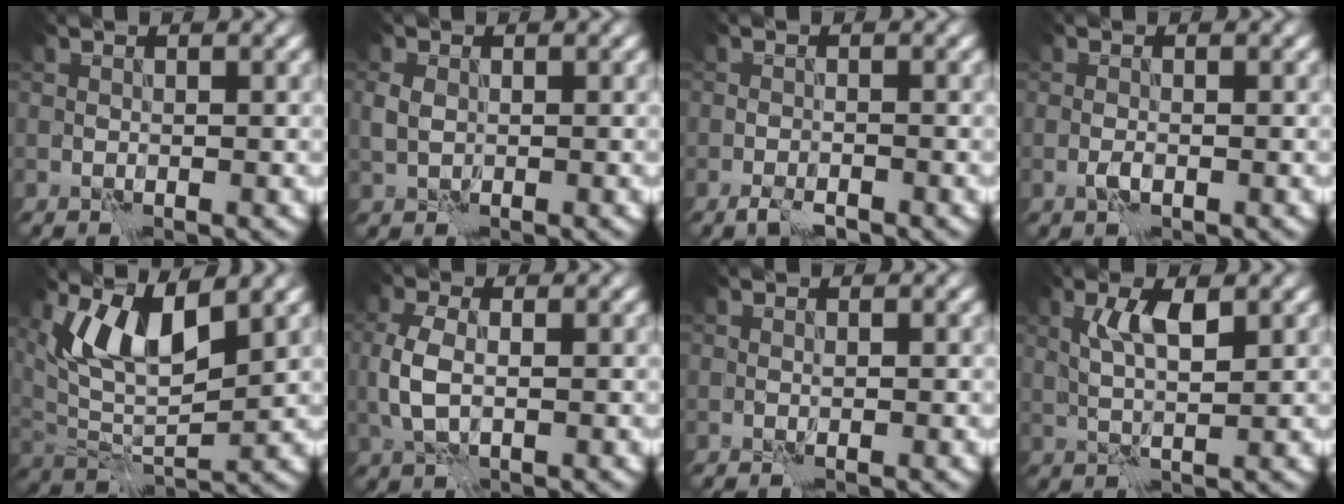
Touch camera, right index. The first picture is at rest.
{"total": 1.4, "force": [0.1, 1.1, 0.8], "torque": [-0.018, -0.002, 0.002]}
{"total": 1.7, "force": [-1.4, 0.4, 0.9], "torque": [-0.015, -0.001, -0.027]}
{"total": 0.7, "force": [-0.4, 0.2, 0.6], "torque": [-0.014, -0.001, -0.009]}
{"total": 6.6, "force": [3.7, 2.3, 4.9], "torque": [-0.102, -0.013, 0.071]}
{"total": 3.1, "force": [0.0, 1.8, 2.5], "torque": [-0.065, 0.000, 0.000]}
{"total": 0.0}
{"total": 2.8, "force": [1.3, 0.4, 2.5], "torque": [-0.050, 0.003, 0.024]}